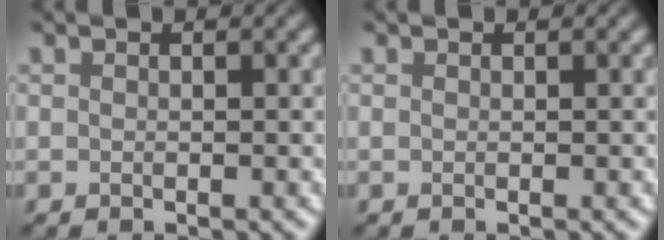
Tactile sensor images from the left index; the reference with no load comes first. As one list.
[{"total": 0.0}]